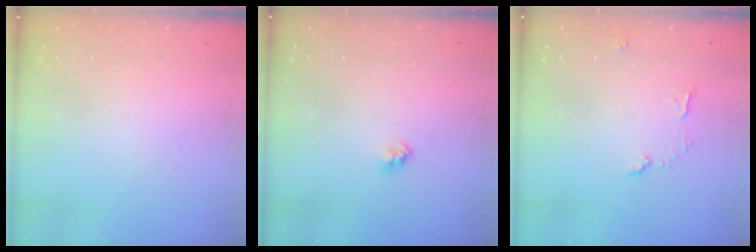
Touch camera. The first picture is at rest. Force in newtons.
{"total": 2.4, "press": 2.4, "slide": 0.2}
{"total": 6.8, "press": 6.8, "slide": 0.4}